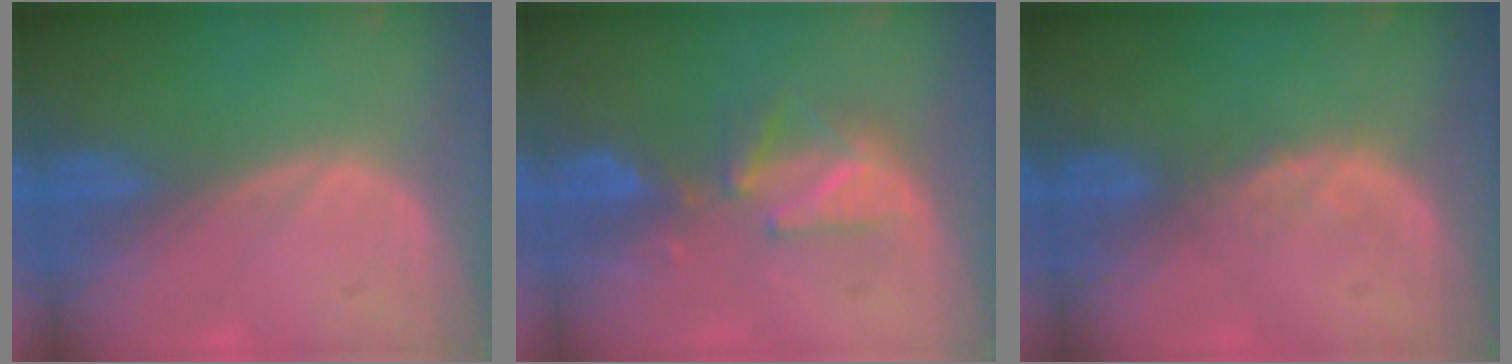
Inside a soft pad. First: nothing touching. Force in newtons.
{"total": 5.4, "press": 5.3, "slide": 0.7}
{"total": 1.4, "press": 1.4, "slide": 0.2}